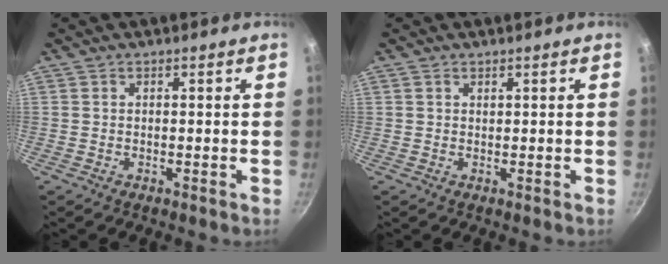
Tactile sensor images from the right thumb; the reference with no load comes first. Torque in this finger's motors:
{"motor_torque": [-0.18, 0.27, 0.06, 0.15, 0.01]}